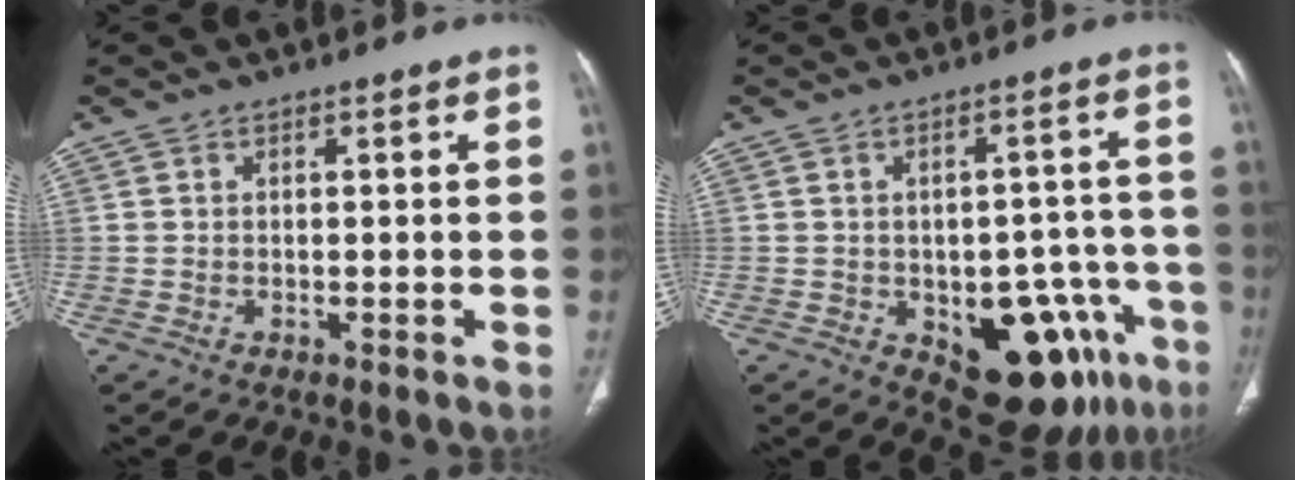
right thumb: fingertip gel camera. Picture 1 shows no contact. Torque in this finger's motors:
{"motor_torque": [1.94, 1.04, 0.75, -0.91, 0.04]}